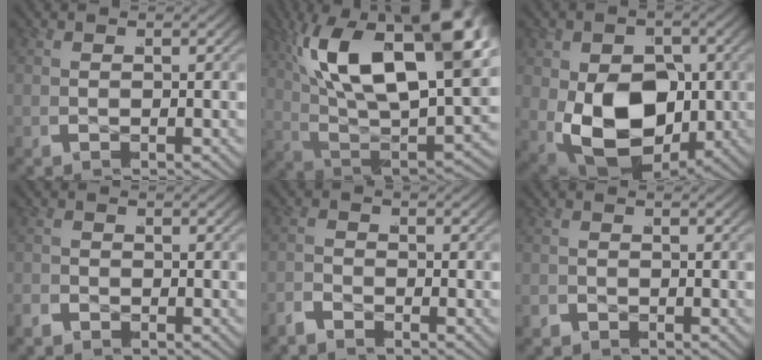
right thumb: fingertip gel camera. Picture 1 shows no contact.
{"total": 20.9, "force": [3.8, 11.8, 16.8], "torque": [-0.316, -0.042, 0.076]}
{"total": 14.3, "force": [-1.8, 9.8, 10.3], "torque": [-0.231, -0.071, 0.005]}
{"total": 1.2, "force": [-1.0, 0.5, -0.4], "torque": [0.006, -0.002, -0.021]}
{"total": 1.5, "force": [-1.4, -0.1, -0.4], "torque": [0.012, 0.005, -0.039]}
{"total": 1.1, "force": [-0.9, 0.4, -0.4], "torque": [0.002, -0.005, -0.015]}